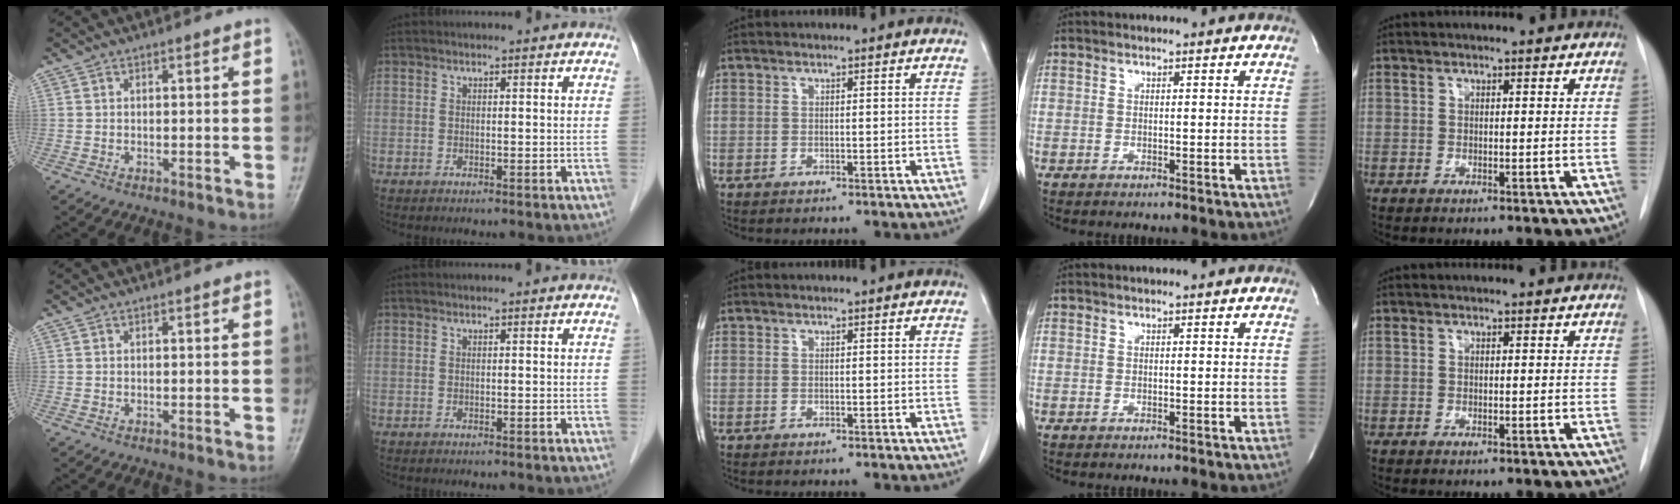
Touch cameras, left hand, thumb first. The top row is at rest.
{}